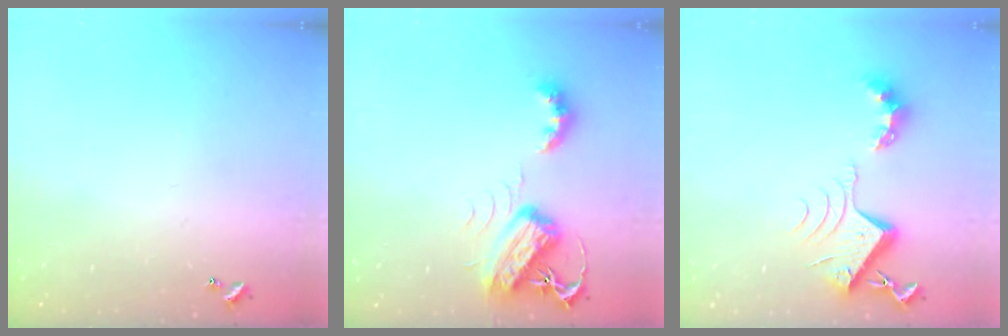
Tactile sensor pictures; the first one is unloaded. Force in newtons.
{"total": 7.0, "press": 7.0, "slide": 0.1}
{"total": 8.9, "press": 8.8, "slide": 1.1}